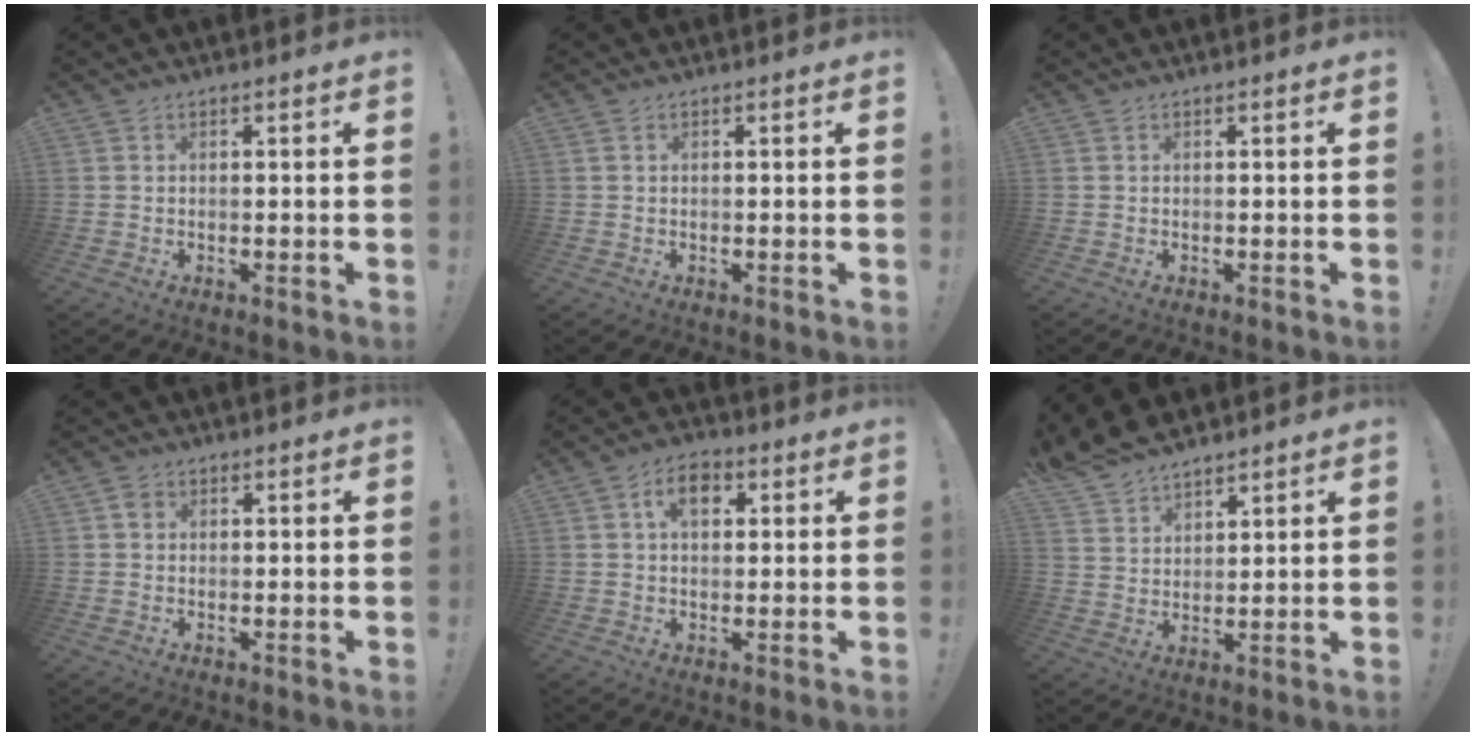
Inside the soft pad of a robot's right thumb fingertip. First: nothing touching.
{"total": 0.0}
{"total": 0.0}
{"total": 1.5, "force": [0.5, 1.4, 0.4], "torque": [-0.002, 0.000, 0.008]}
{"total": 7.0, "force": [2.1, 4.5, 5.0], "torque": [-0.077, 0.009, 0.036]}
{"total": 8.3, "force": [7.5, 3.2, 1.8], "torque": [-0.047, -0.051, 0.147]}